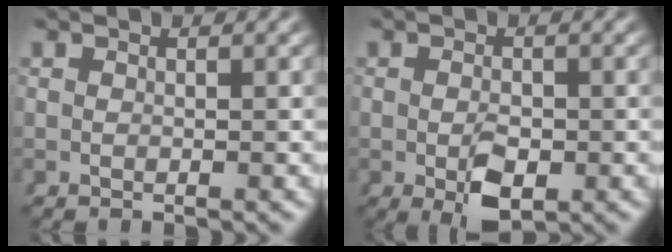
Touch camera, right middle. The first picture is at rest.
{"total": 3.9, "force": [-1.7, 1.7, 3.0], "torque": [-0.046, -0.026, -0.013]}